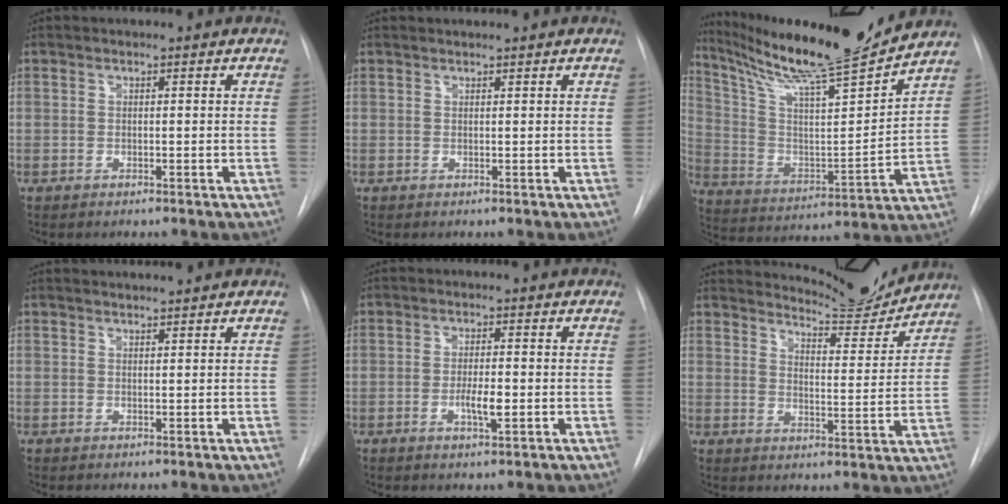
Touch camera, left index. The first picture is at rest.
{"total": 1.3, "force": [1.2, -0.2, 0.3], "torque": [-0.002, 0.015, 0.025]}
{"total": 19.7, "force": [17.6, -0.5, 8.7], "torque": [-0.158, -0.029, 0.293]}
{"total": 2.1, "force": [2.1, -0.2, 0.3], "torque": [-0.003, 0.016, 0.037]}
{"total": 3.1, "force": [-0.7, 0.6, 3.0], "torque": [-0.054, -0.001, -0.010]}
{"total": 10.1, "force": [10.0, 0.3, 0.5], "torque": [-0.011, -0.028, 0.137]}